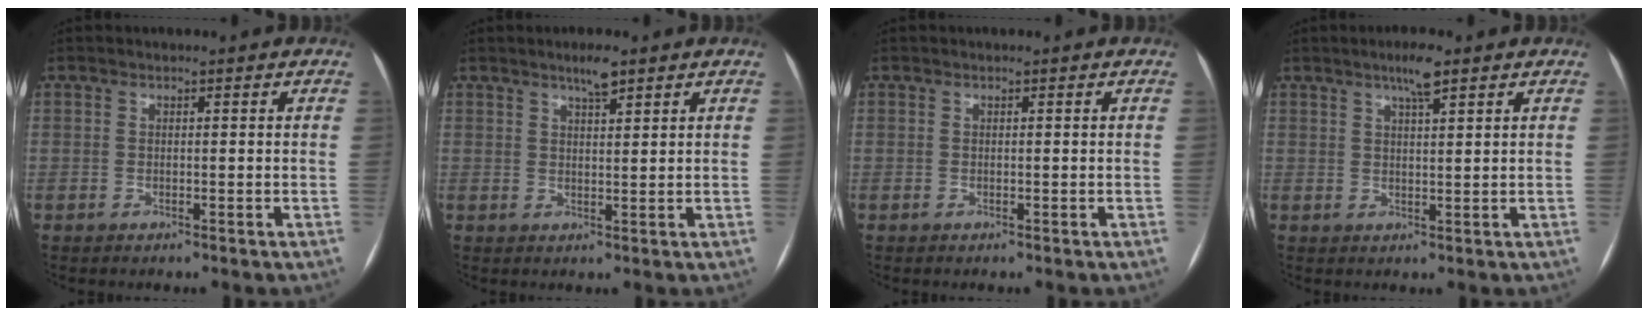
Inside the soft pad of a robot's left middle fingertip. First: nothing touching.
{"total": 2.9, "force": [2.1, 0.4, 1.9], "torque": [-0.036, 0.002, 0.035]}
{"total": 0.0}
{"total": 3.8, "force": [2.5, 0.3, 2.9], "torque": [-0.052, 0.003, 0.041]}